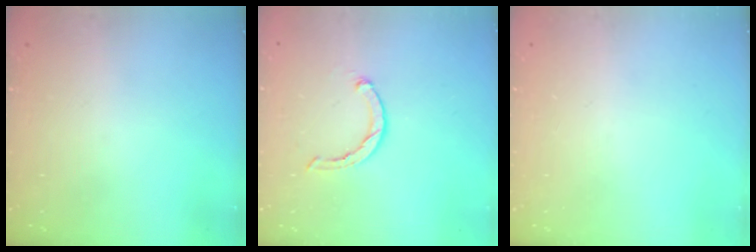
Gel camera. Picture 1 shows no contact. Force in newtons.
{"total": 1.8, "press": 1.8, "slide": 0.4}
{"total": 0.0}